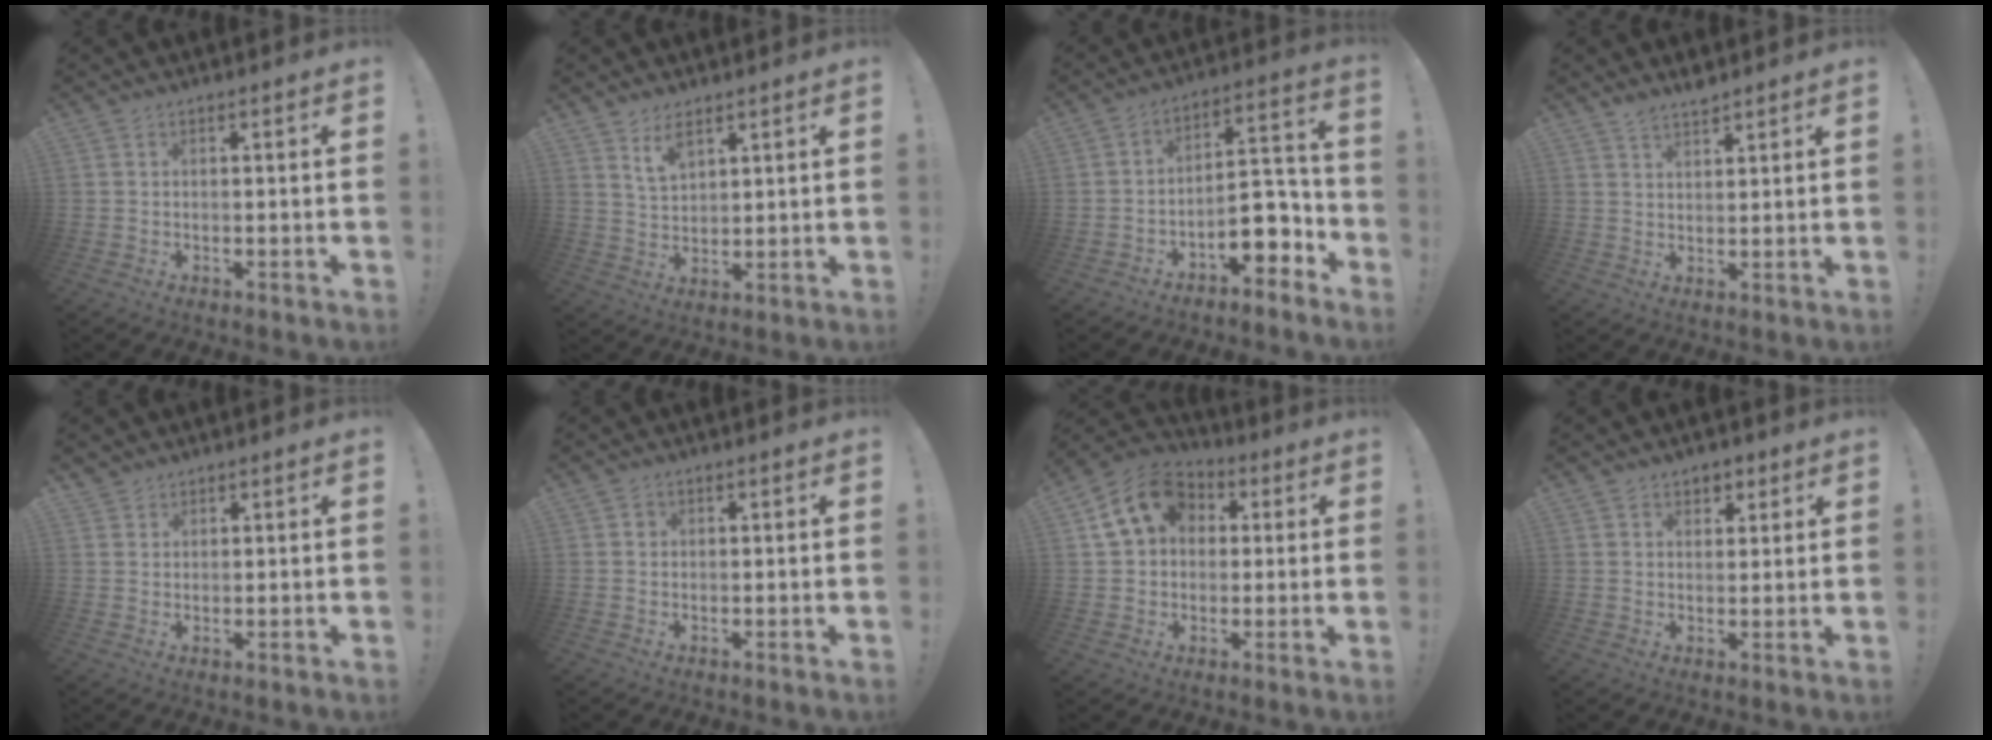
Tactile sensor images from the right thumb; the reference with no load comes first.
{"total": 6.2, "force": [4.6, 2.7, 3.1], "torque": [-0.048, -0.024, 0.084]}
{"total": 12.7, "force": [-6.3, 6.6, 8.8], "torque": [-0.113, 0.039, -0.096]}
{"total": 3.5, "force": [3.3, 0.8, 1.0], "torque": [0.001, -0.026, 0.057]}
{"total": 2.1, "force": [1.9, 1.1, 0.0], "torque": [0.012, -0.013, 0.033]}
{"total": 1.3, "force": [0.2, 1.2, 0.3], "torque": [0.002, 0.002, 0.003]}
{"total": 13.4, "force": [4.1, 10.7, 6.9], "torque": [-0.097, -0.005, 0.082]}
{"total": 3.8, "force": [2.1, 3.1, 0.9], "torque": [-0.003, -0.007, 0.036]}